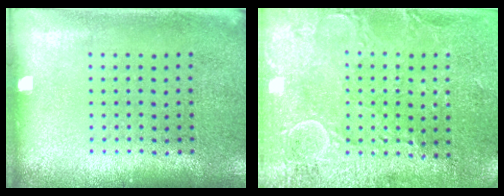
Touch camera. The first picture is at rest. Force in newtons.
{"total": 2.9, "press": 2.8, "slide": 0.4}